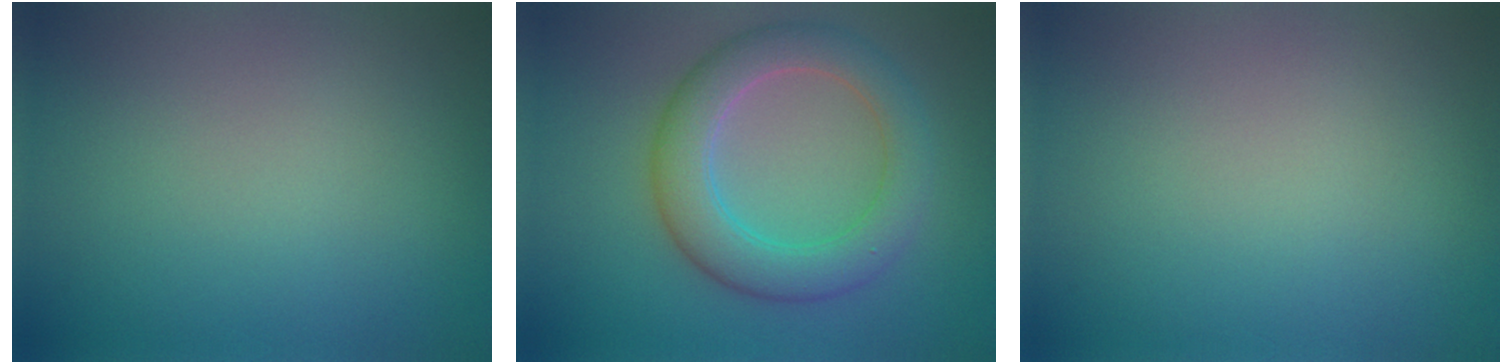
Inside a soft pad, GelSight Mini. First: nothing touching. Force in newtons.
{"total": 5.7, "press": 5.7, "slide": 0.1}
{"total": 0.0}